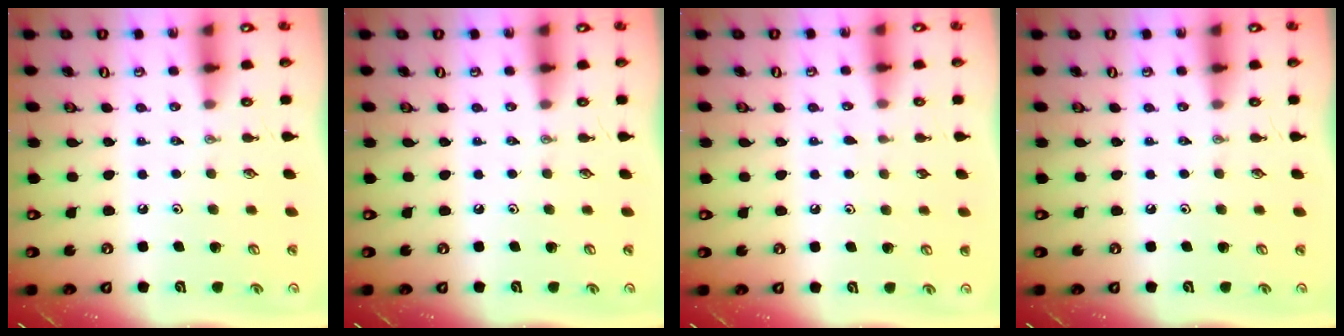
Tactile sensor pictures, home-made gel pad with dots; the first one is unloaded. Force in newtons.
{"total": 0.0}
{"total": 5.1, "press": 5.1, "slide": 0.5}
{"total": 0.0}